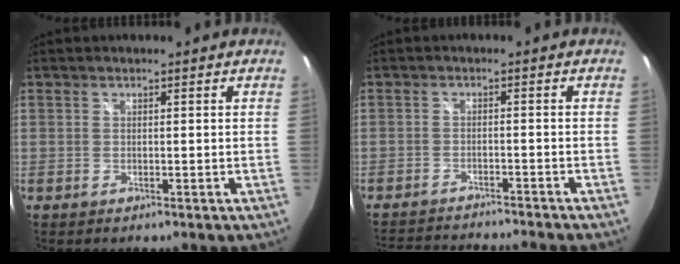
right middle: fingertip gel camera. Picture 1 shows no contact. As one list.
[{"total": 9.5, "force": [-9.0, 0.2, 3.1], "torque": [-0.076, -0.005, -0.140]}]